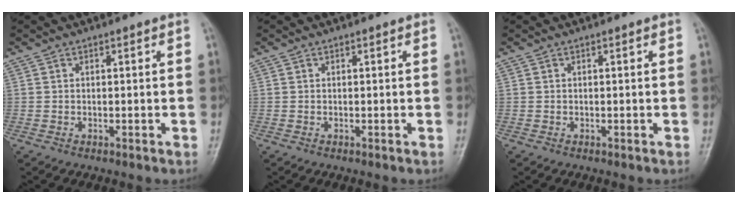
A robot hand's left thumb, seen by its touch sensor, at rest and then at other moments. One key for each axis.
{"total": 0.0}
{"total": 0.0}